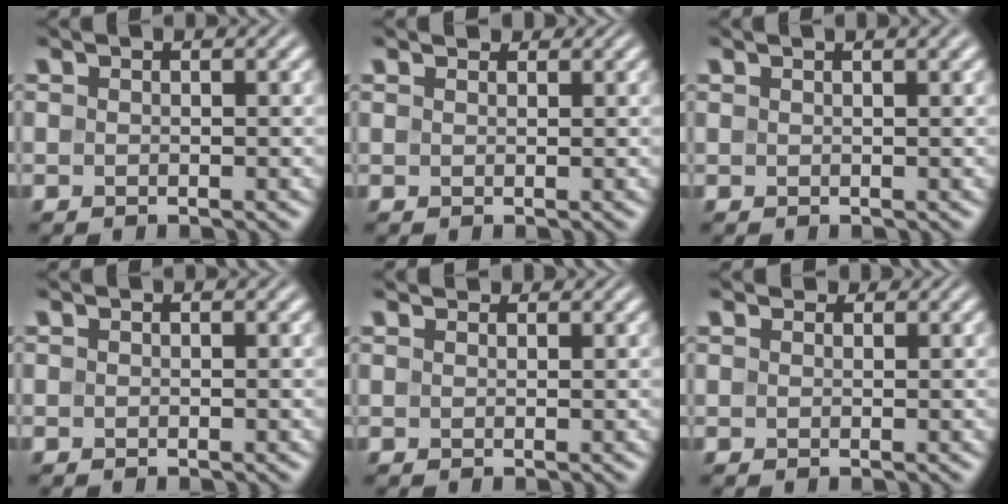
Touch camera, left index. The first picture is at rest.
{"total": 1.5, "force": [1.3, 0.6, 0.4], "torque": [-0.013, -0.001, 0.014]}
{"total": 1.6, "force": [1.2, 0.5, 1.0], "torque": [-0.011, 0.002, 0.011]}
{"total": 0.0}
{"total": 2.5, "force": [2.1, 0.8, 0.8], "torque": [-0.019, -0.006, 0.028]}
{"total": 1.5, "force": [1.2, 0.7, 0.4], "torque": [-0.008, -0.007, 0.011]}